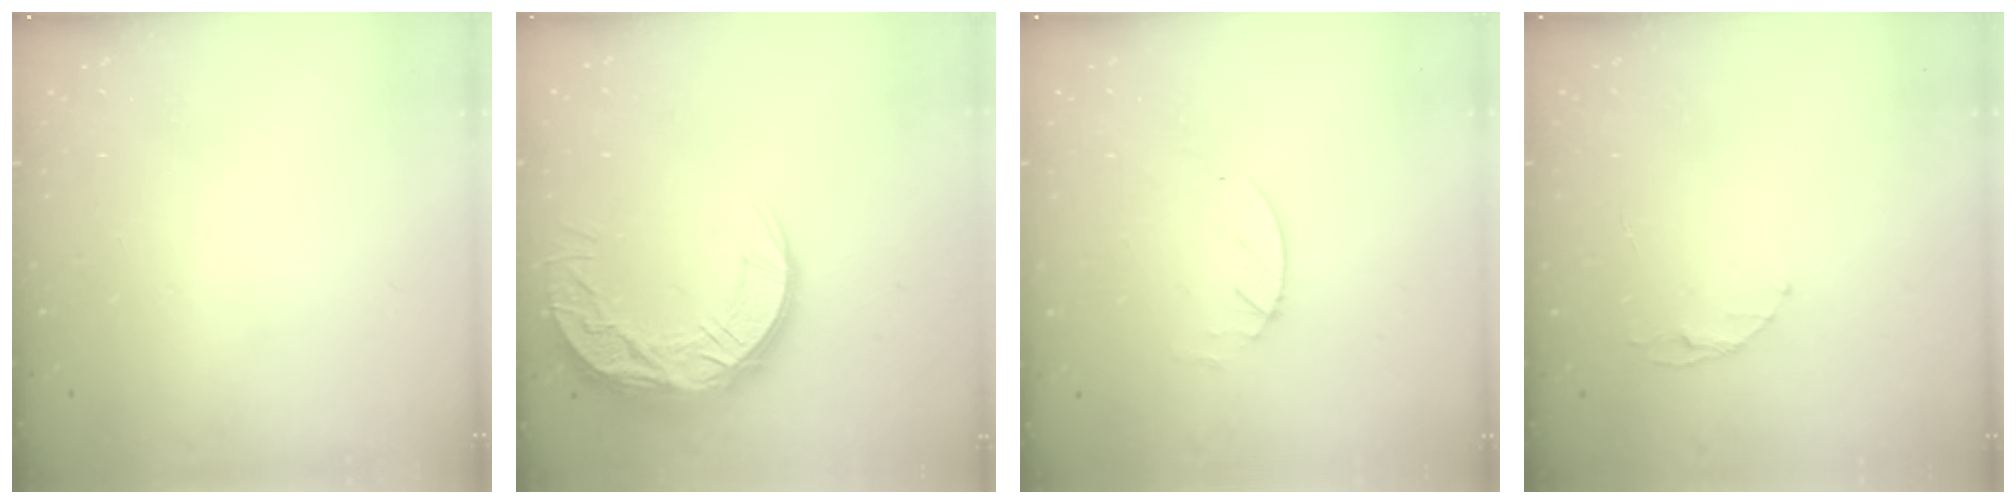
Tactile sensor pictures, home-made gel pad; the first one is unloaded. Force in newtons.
{"total": 15.4, "press": 15.3, "slide": 1.0}
{"total": 1.9, "press": 1.9, "slide": 0.3}
{"total": 3.9, "press": 3.9, "slide": 0.5}